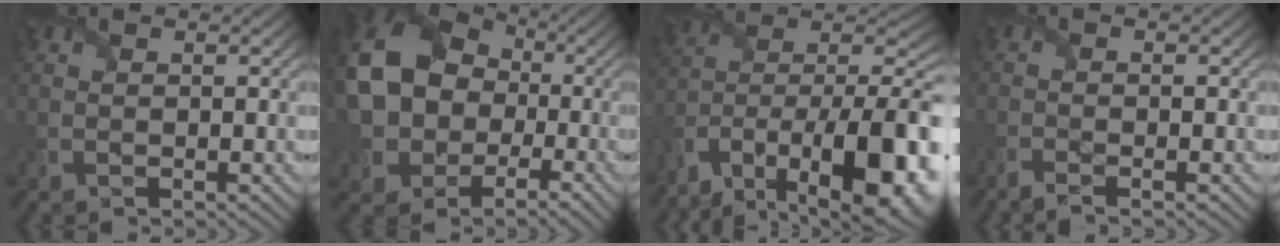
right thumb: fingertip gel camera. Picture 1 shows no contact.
{"total": 16.2, "force": [0.0, 13.2, 9.5], "torque": [-0.236, -0.013, -0.013]}
{"total": 19.0, "force": [-10.7, 10.4, 11.8], "torque": [-0.220, -0.030, -0.154]}
{"total": 2.1, "force": [-1.6, -0.5, 1.3], "torque": [-0.029, -0.004, -0.037]}